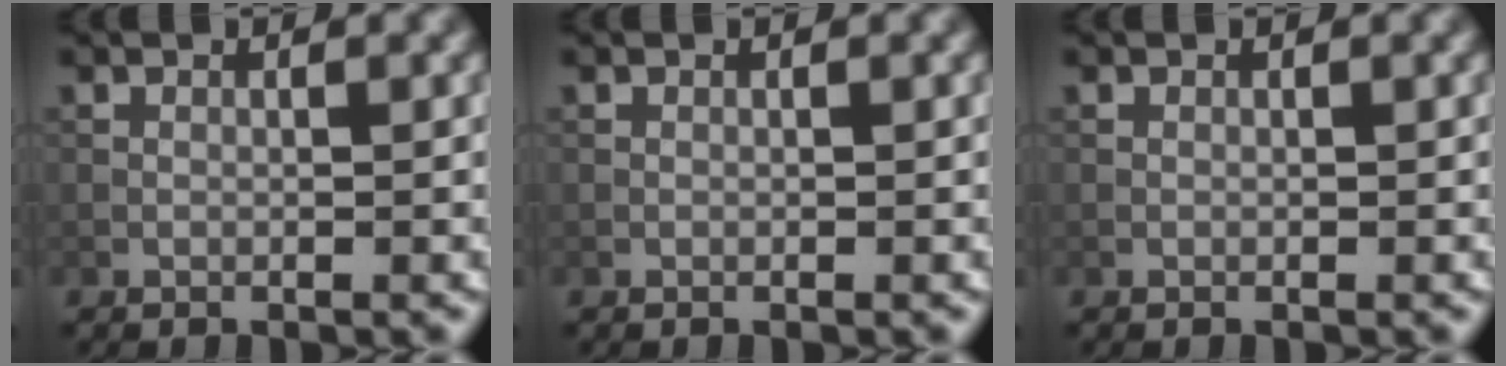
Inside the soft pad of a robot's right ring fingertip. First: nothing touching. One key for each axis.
{"total": 0.0}
{"total": 0.0}